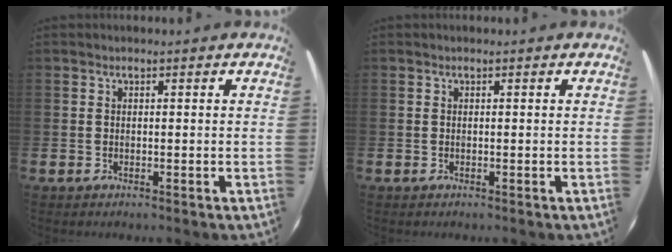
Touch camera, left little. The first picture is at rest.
{"total": 0.0}